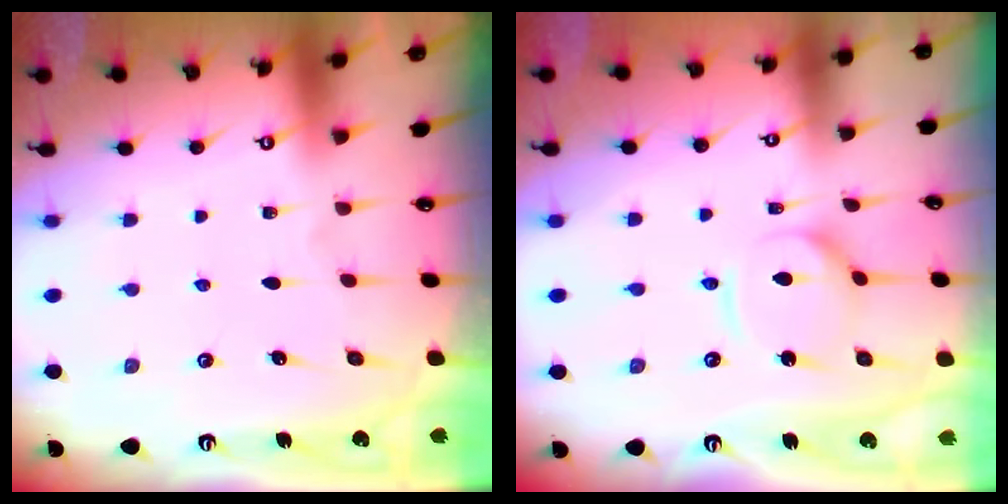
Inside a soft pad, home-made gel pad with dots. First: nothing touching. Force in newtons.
{"total": 6.8, "press": 6.8, "slide": 0.6}